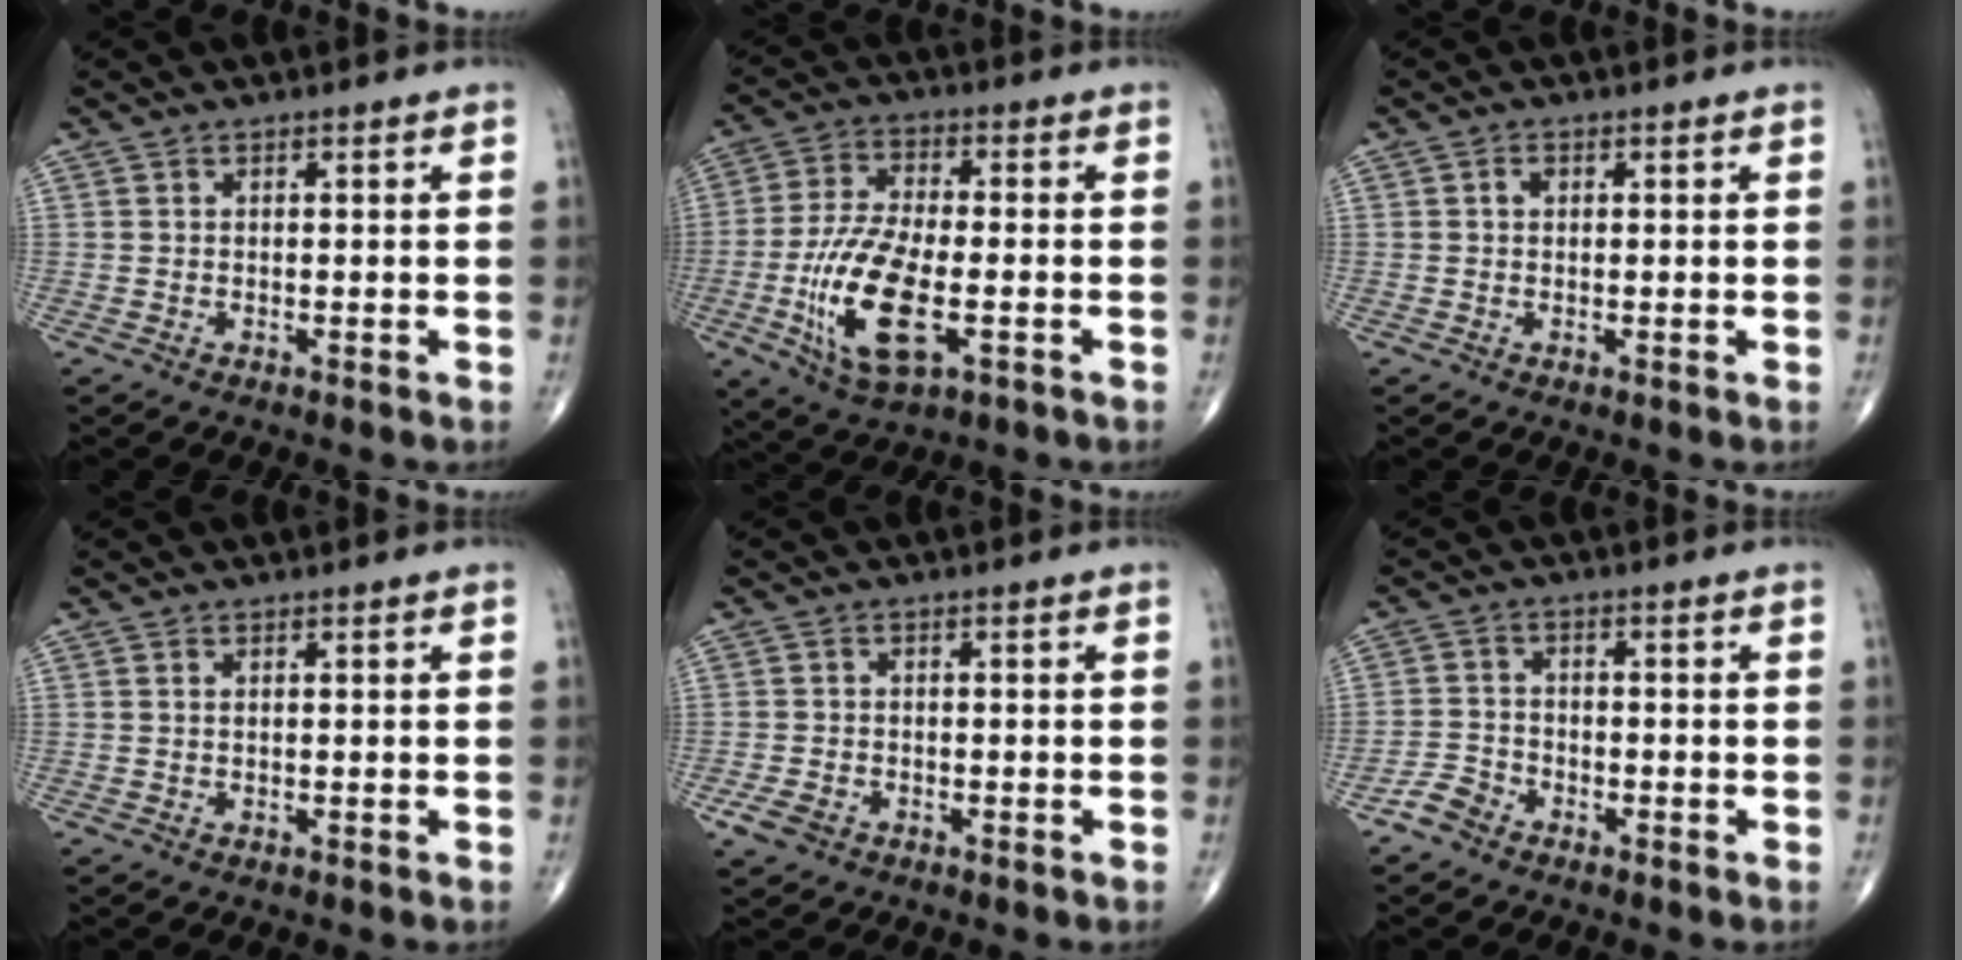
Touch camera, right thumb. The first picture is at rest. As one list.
[{"total": 15.0, "force": [-4.0, 6.2, 13.0], "torque": [-0.264, 0.006, -0.068]}, {"total": 1.1, "force": [0.2, 0.9, 0.7], "torque": [-0.009, 0.003, 0.003]}, {"total": 0.0}, {"total": 3.1, "force": [-1.6, 2.1, 1.7], "torque": [-0.035, 0.003, -0.025]}, {"total": 3.3, "force": [-2.5, 2.1, 0.8], "torque": [-0.011, 0.016, -0.053]}]